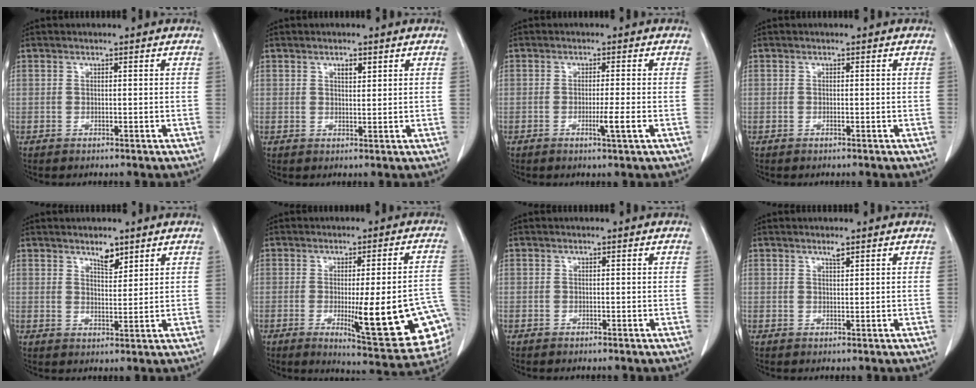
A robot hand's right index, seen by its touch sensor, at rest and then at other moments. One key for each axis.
{"total": 1.7, "fx": 1.0, "fy": 0.6, "fz": 1.2, "tx": -0.020, "ty": -0.003, "tz": 0.016}
{"total": 3.1, "fx": -1.0, "fy": -0.5, "fz": 2.8, "tx": -0.048, "ty": -0.006, "tz": -0.018}
{"total": 0.0}
{"total": 3.2, "fx": 2.4, "fy": 1.1, "fz": 1.7, "tx": -0.030, "ty": -0.005, "tz": 0.043}
{"total": 19.1, "fx": -5.1, "fy": 2.8, "fz": 18.2, "tx": -0.149, "ty": -0.001, "tz": -0.050}
{"total": 0.0}
{"total": 1.0, "fx": 0.8, "fy": 0.1, "fz": 0.6, "tx": -0.013, "ty": -0.002, "tz": 0.015}